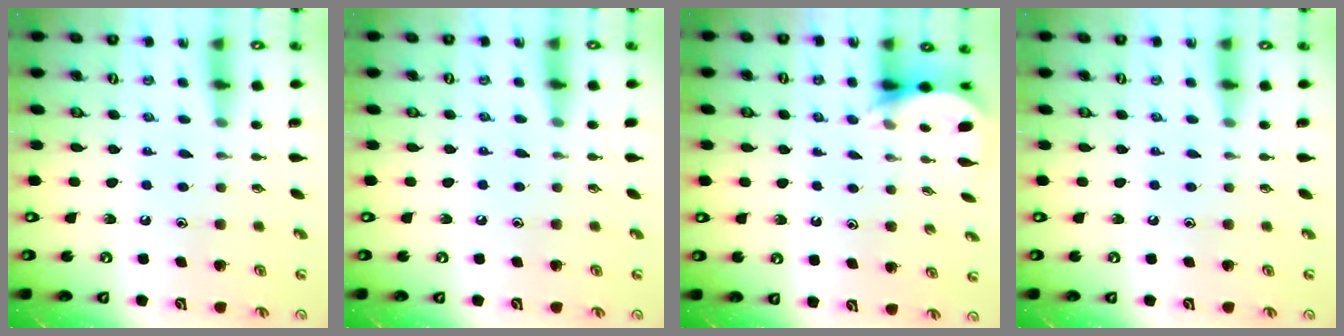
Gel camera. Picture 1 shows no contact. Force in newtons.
{"total": 4.0, "press": 4.0, "slide": 0.6}
{"total": 5.5, "press": 5.5, "slide": 0.4}
{"total": 0.0}